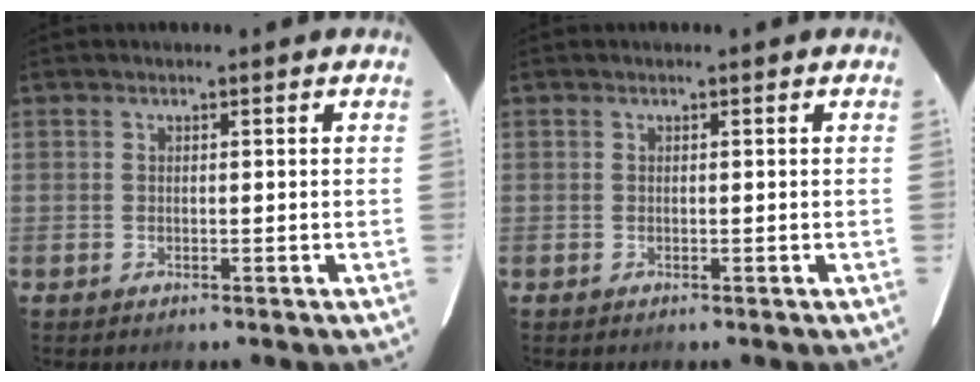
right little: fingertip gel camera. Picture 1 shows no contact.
{"total": 0.0}